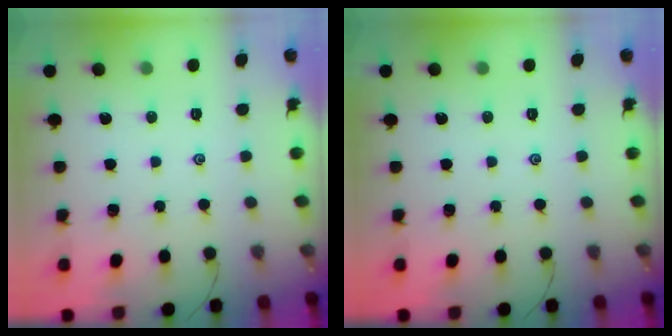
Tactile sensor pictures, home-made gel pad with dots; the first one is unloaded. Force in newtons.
{"total": 0.0}